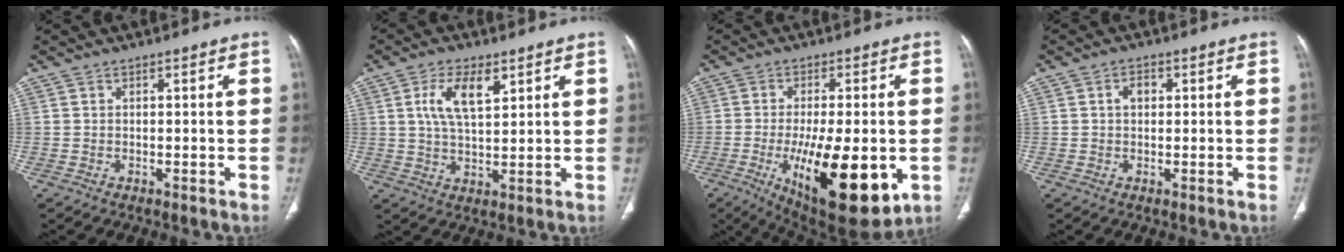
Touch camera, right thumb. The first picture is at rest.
{"total": 8.2, "force": [3.3, 3.7, 6.5], "torque": [-0.118, -0.011, 0.064]}
{"total": 20.5, "force": [-5.4, 7.5, 18.3], "torque": [-0.272, -0.023, -0.063]}
{"total": 2.5, "force": [0.5, 1.8, 1.7], "torque": [-0.022, 0.008, 0.007]}